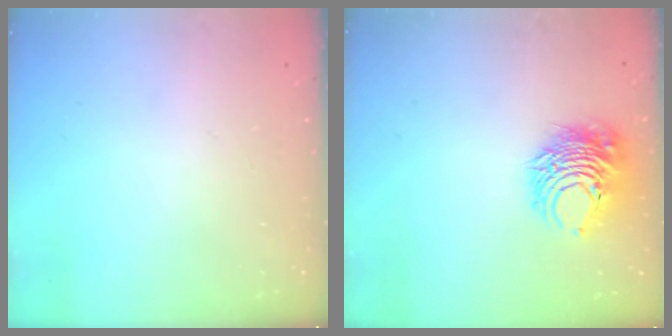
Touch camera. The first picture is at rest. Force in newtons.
{"total": 9.3, "press": 9.3, "slide": 0.3}